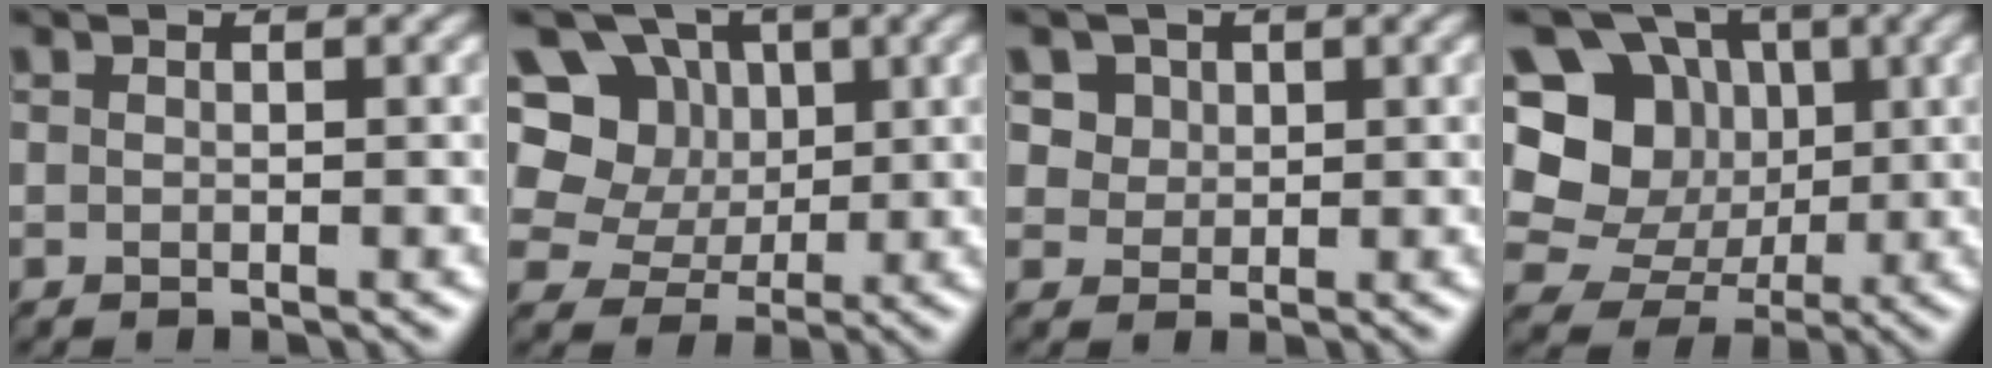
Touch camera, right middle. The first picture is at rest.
{"total": 10.1, "force": [3.4, 8.5, 4.2], "torque": [-0.082, 0.023, 0.047]}
{"total": 4.5, "force": [2.3, 3.4, 1.8], "torque": [-0.043, 0.004, 0.035]}
{"total": 12.7, "force": [2.1, 11.4, 5.2], "torque": [-0.140, 0.042, 0.020]}